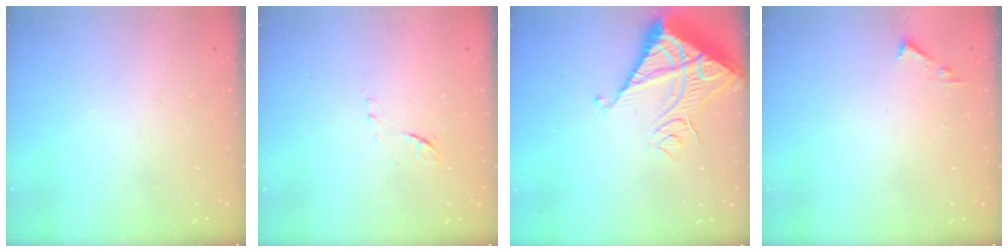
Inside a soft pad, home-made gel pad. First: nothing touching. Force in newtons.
{"total": 7.1, "press": 7.1, "slide": 0.7}
{"total": 13.8, "press": 13.7, "slide": 1.3}
{"total": 3.6, "press": 3.6, "slide": 0.4}